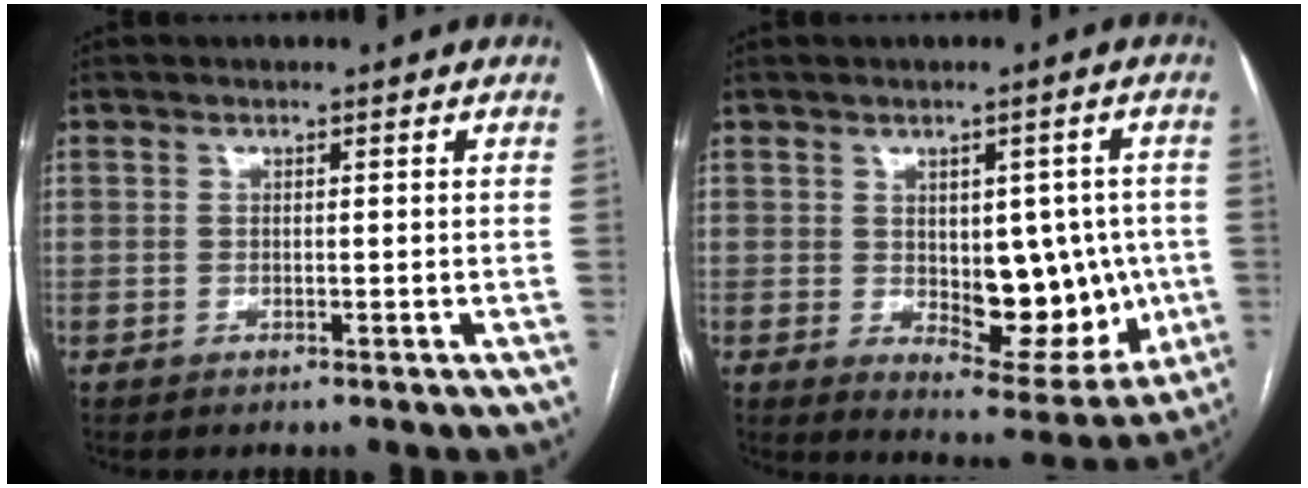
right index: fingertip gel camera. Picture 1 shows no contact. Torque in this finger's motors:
{"motor_torque": [0.46, 0.09, 0.21, 0.08]}